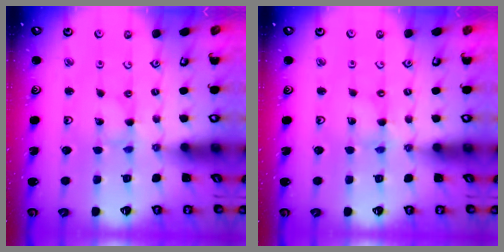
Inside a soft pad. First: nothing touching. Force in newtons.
{"total": 0.7, "press": 0.7, "slide": 0.1}